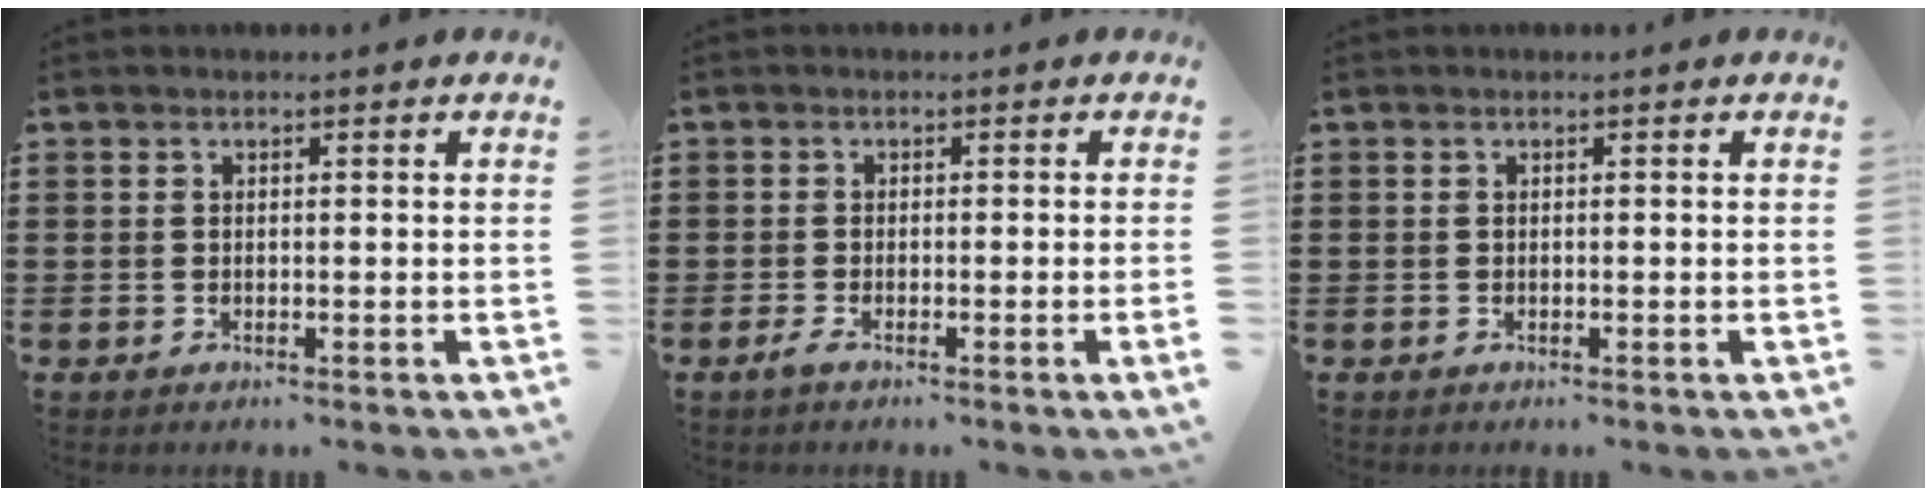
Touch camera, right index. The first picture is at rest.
{"total": 1.5, "force": [-0.7, -0.2, 1.2], "torque": [-0.022, -0.007, -0.014]}
{"total": 0.0}